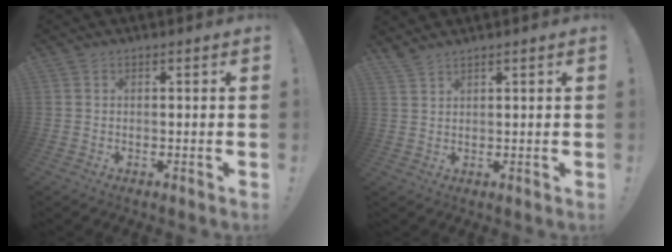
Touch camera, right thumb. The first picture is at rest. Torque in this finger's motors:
{"motor_torque": [-0.49, 1.30, 0.25, 0.26, 0.01]}